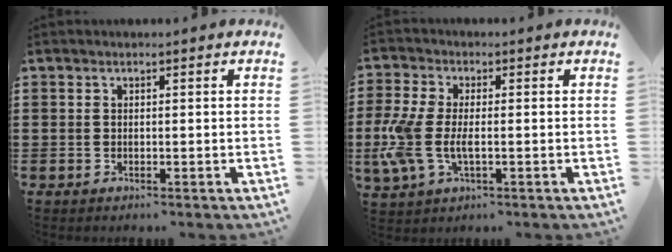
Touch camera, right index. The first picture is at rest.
{"total": 6.6, "force": [-0.9, 3.2, 5.7], "torque": [-0.141, -0.006, -0.023]}